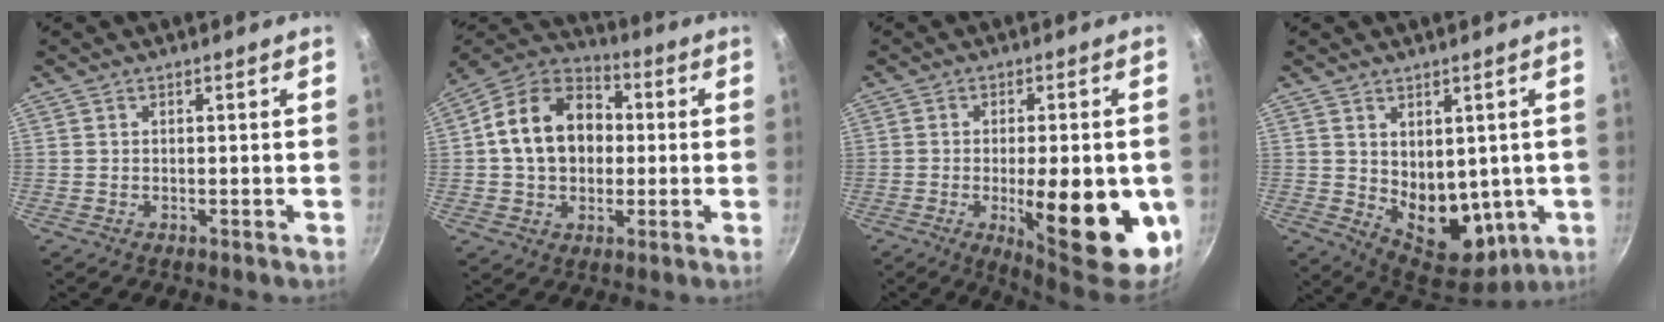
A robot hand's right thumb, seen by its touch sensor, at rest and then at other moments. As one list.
[{"total": 16.7, "force": [1.4, 12.7, 10.8], "torque": [-0.159, 0.032, 0.009]}, {"total": 18.3, "force": [-4.3, 6.0, 16.8], "torque": [-0.205, 0.000, -0.048]}, {"total": 12.6, "force": [0.8, 8.8, 9.0], "torque": [-0.099, -0.038, 0.039]}]